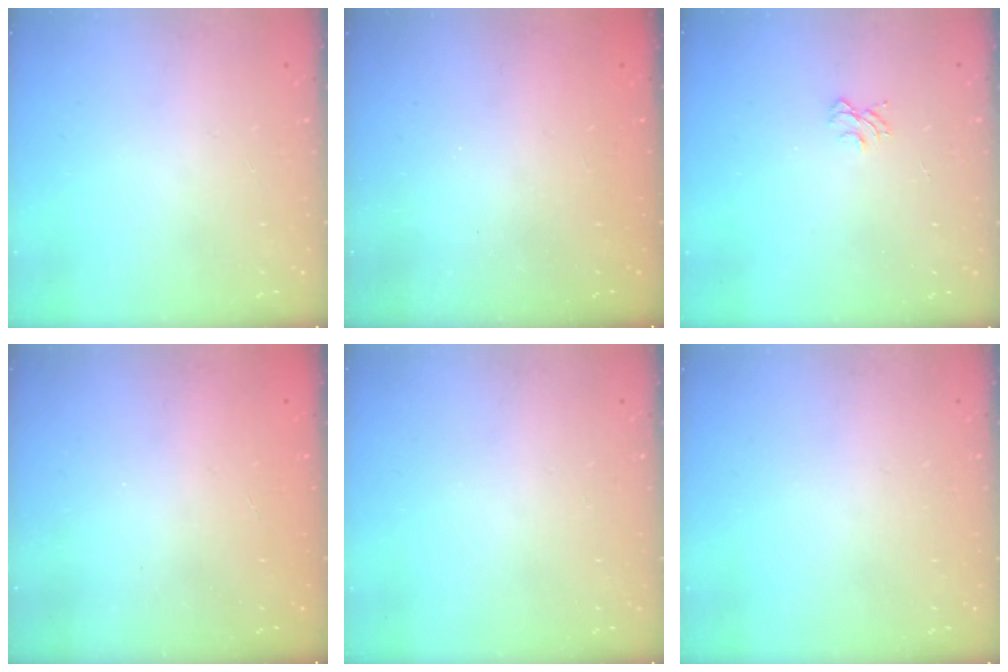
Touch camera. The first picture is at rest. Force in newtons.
{"total": 2.6, "press": 2.4, "slide": 0.8}
{"total": 5.1, "press": 5.1, "slide": 0.4}
{"total": 2.5, "press": 2.4, "slide": 0.8}
{"total": 0.0}
{"total": 0.0}